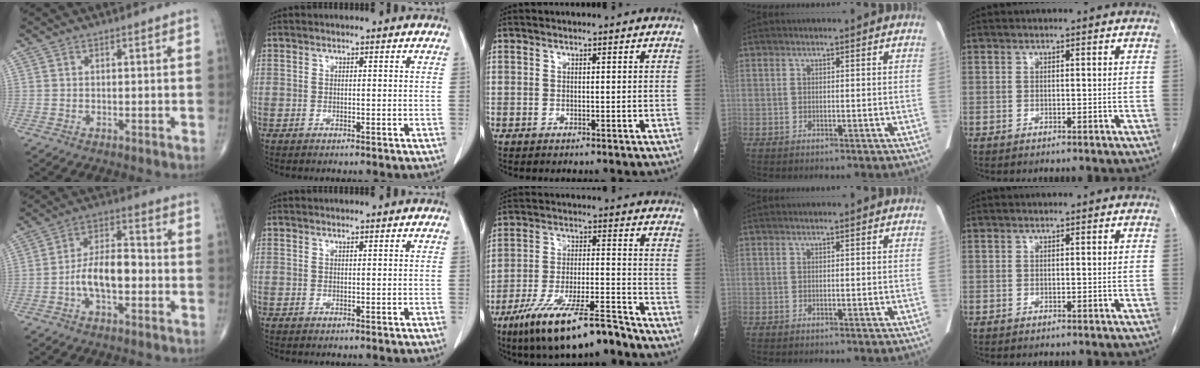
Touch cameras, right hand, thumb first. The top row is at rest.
{"thumb": {"total": 10.2, "force": [-2.4, 5.1, 8.5], "torque": [-0.142, 0.034, -0.050]}, "middle": {"total": 13.4, "force": [-10.1, 1.5, 8.7], "torque": [-0.156, -0.017, -0.174]}}